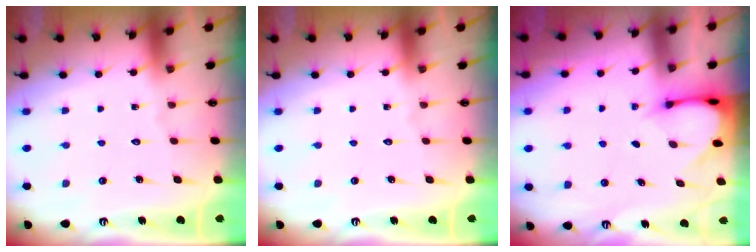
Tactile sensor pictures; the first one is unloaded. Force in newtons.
{"total": 0.0}
{"total": 2.8, "press": 2.8, "slide": 0.3}